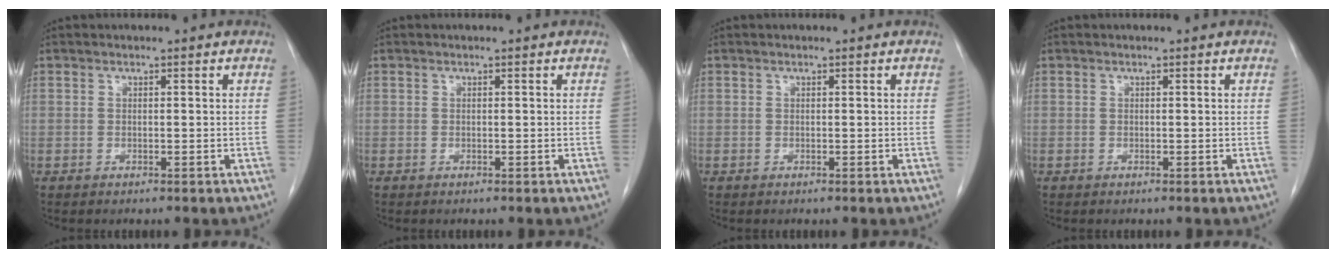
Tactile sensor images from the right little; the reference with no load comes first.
{"total": 0.0}
{"total": 0.0}
{"total": 0.0}